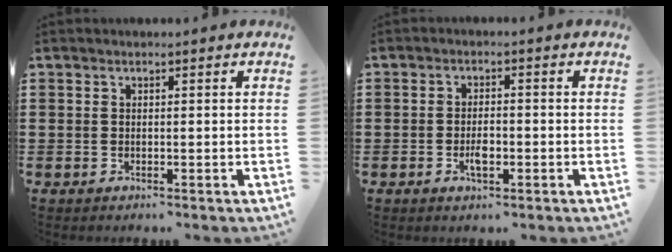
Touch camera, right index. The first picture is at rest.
{"total": 2.9, "force": [-0.9, 1.1, 2.5], "torque": [-0.046, 0.001, -0.016]}